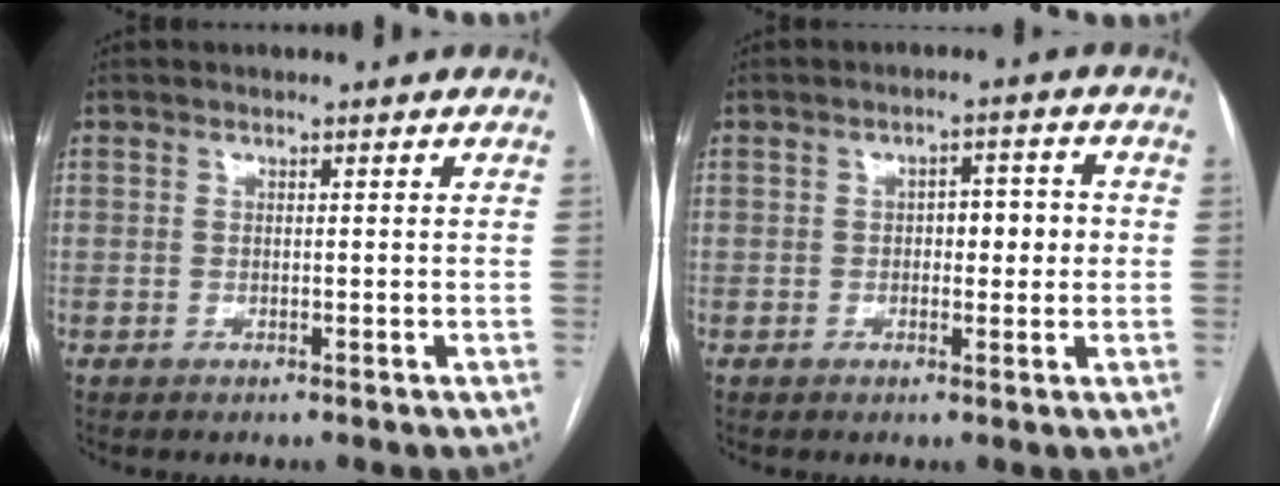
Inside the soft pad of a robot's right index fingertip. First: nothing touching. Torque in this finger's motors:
{"motor_torque": [0.78, 0.05, 0.22, 0.02]}